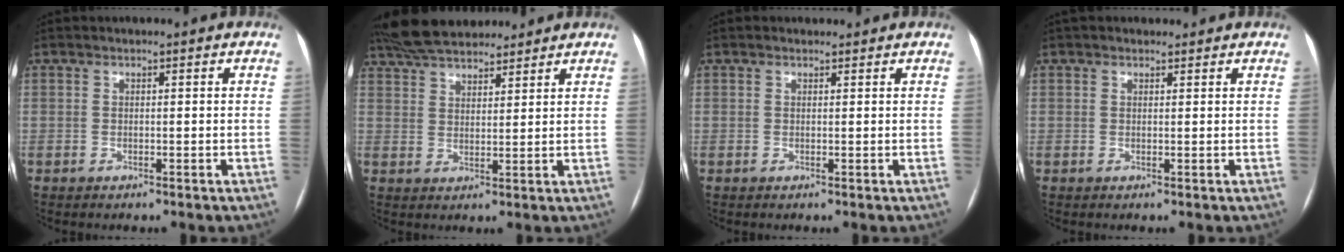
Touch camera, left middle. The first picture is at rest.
{"total": 11.6, "force": [10.3, 3.2, 4.3], "torque": [-0.077, 0.037, 0.174]}
{"total": 0.9, "force": [0.8, 0.4, 0.0], "torque": [-0.006, 0.007, 0.012]}
{"total": 2.0, "force": [1.7, 0.9, 0.4], "torque": [-0.006, 0.022, 0.025]}